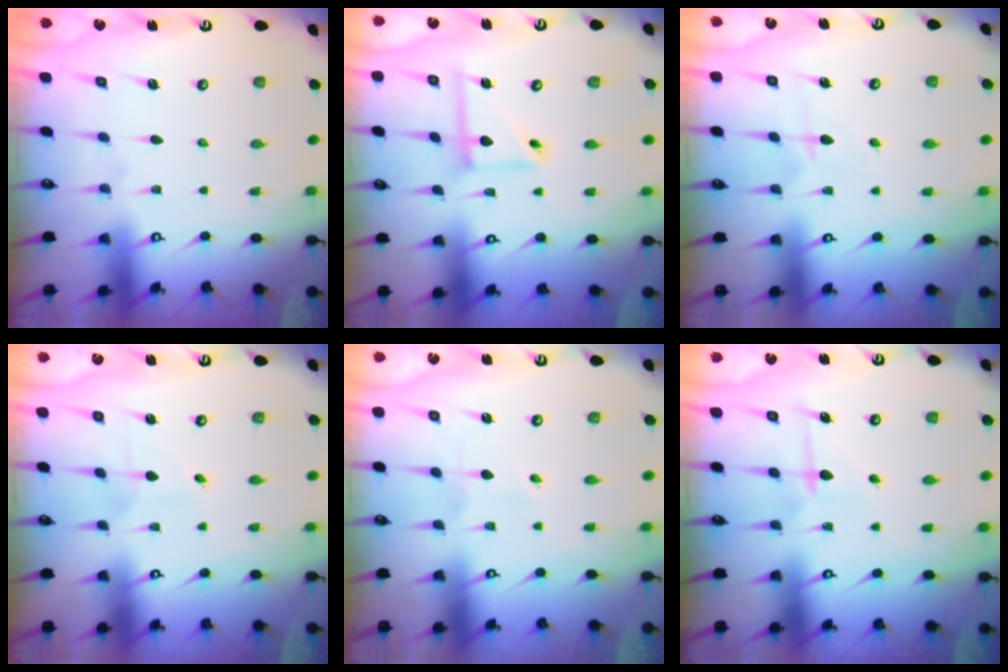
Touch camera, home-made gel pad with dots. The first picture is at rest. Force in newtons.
{"total": 8.8, "press": 8.8, "slide": 0.7}
{"total": 5.6, "press": 5.5, "slide": 0.7}
{"total": 3.3, "press": 3.3, "slide": 0.3}
{"total": 2.5, "press": 2.4, "slide": 0.6}
{"total": 6.8, "press": 6.7, "slide": 0.8}